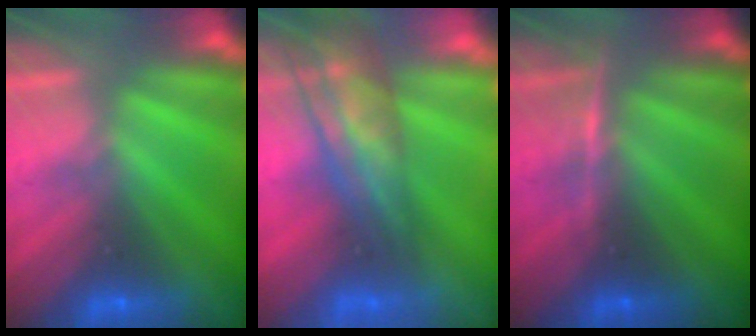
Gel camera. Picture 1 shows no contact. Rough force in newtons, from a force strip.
{"total": 5.7}
{"total": 2.9}